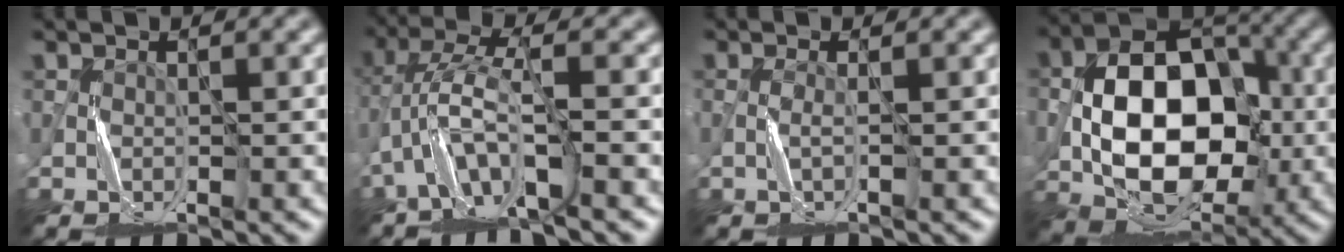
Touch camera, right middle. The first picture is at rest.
{"total": 6.1, "force": [-3.0, 1.6, 5.1], "torque": [-0.110, 0.015, -0.068]}
{"total": 0.6, "force": [-0.4, -0.2, 0.3], "torque": [-0.009, 0.005, -0.011]}
{"total": 11.8, "force": [-1.5, 7.8, 8.7], "torque": [-0.134, 0.018, -0.032]}